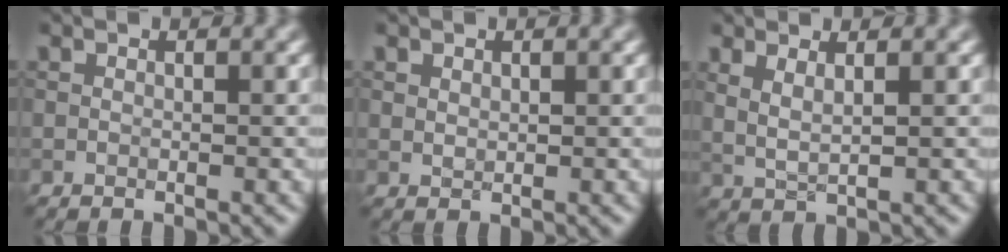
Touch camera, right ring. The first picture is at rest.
{"total": 0.9, "force": [0.5, 0.6, 0.3], "torque": [-0.007, -0.002, 0.012]}
{"total": 2.0, "force": [1.0, 0.6, 1.6], "torque": [-0.027, -0.007, 0.019]}